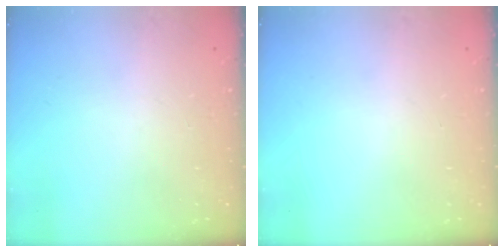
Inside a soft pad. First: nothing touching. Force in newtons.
{"total": 0.0}